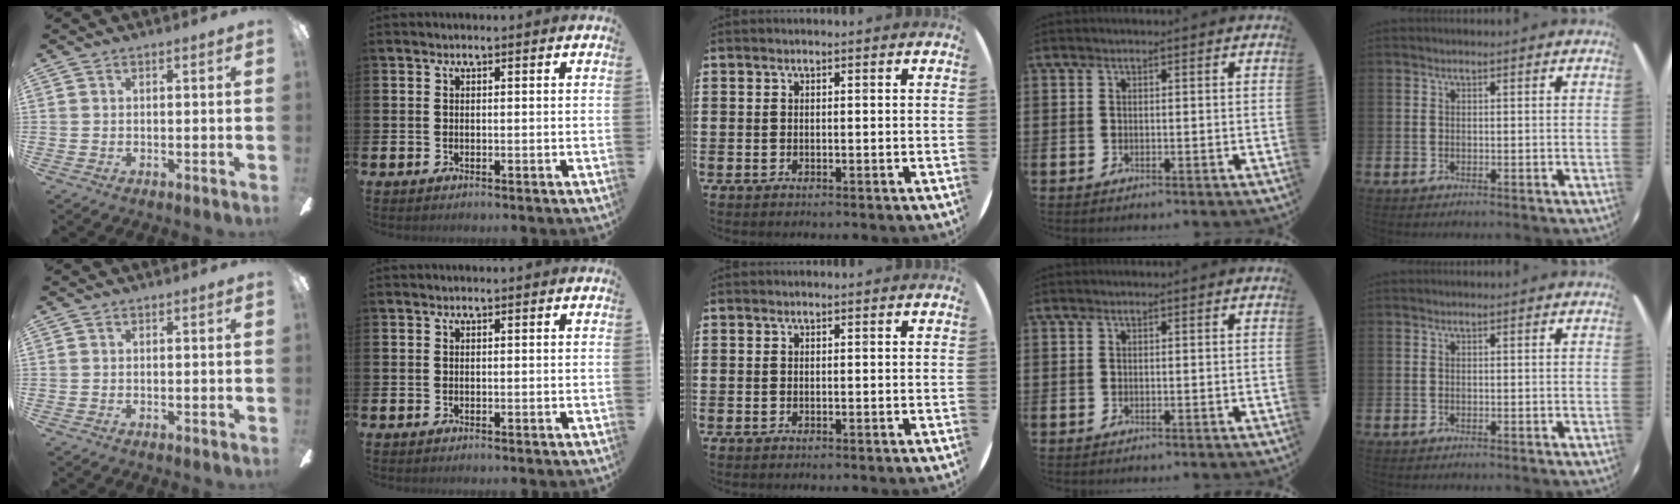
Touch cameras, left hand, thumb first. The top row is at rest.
{}